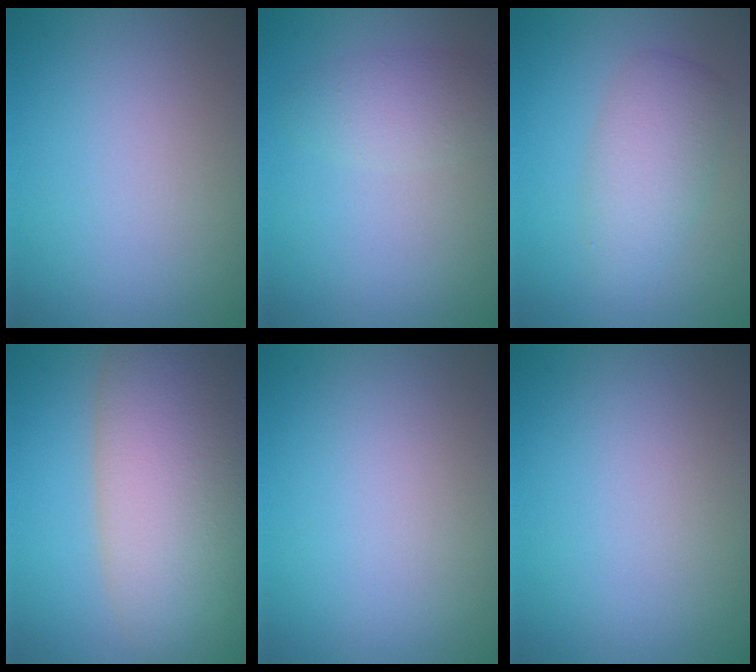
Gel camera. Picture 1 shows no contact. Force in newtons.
{"total": 2.4, "press": 2.4, "slide": 0.1}
{"total": 3.6, "press": 3.6, "slide": 0.0}
{"total": 12.3, "press": 12.2, "slide": 0.8}
{"total": 0.0}
{"total": 0.0}